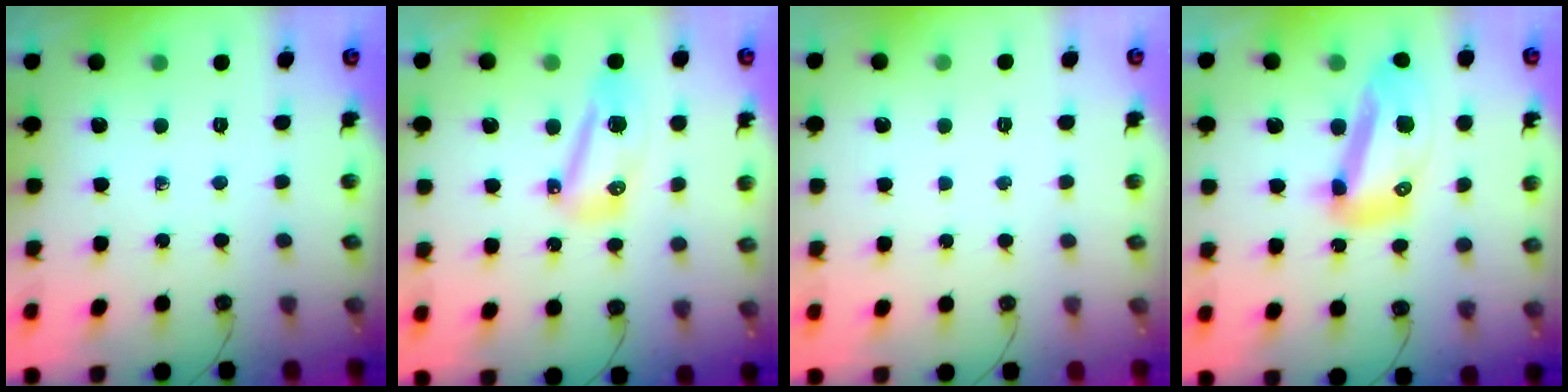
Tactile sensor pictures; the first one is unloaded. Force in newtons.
{"total": 8.8, "press": 8.6, "slide": 1.8}
{"total": 1.8, "press": 1.7, "slide": 0.6}
{"total": 13.3, "press": 13.2, "slide": 1.4}